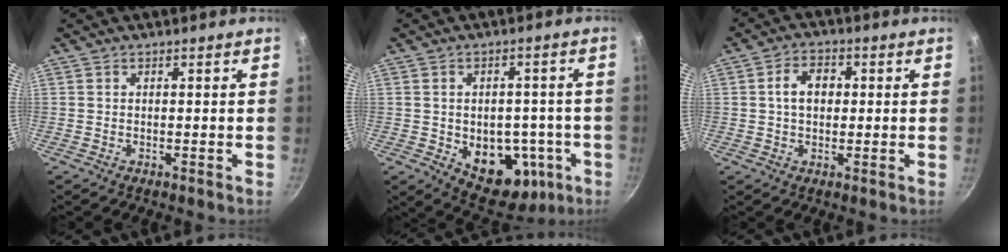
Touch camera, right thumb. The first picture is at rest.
{"total": 14.4, "force": [-3.6, 10.0, 9.7], "torque": [-0.087, 0.007, -0.027]}
{"total": 5.8, "force": [0.6, 4.2, 3.9], "torque": [-0.046, 0.012, 0.004]}